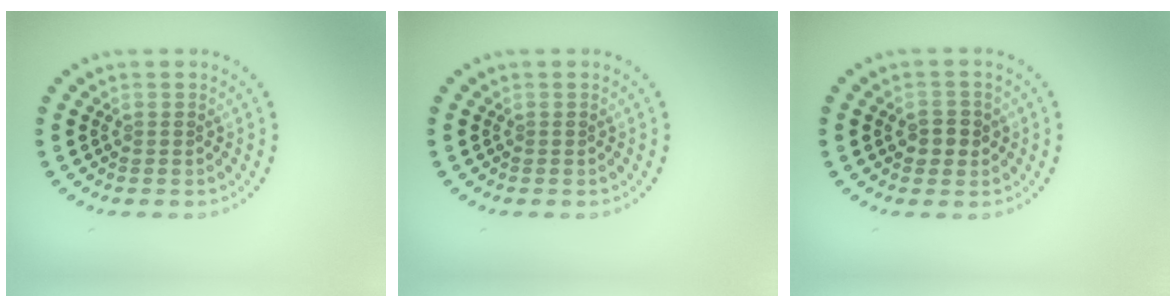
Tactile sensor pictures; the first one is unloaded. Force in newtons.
{"total": 0.0}
{"total": 1.9, "press": 1.9, "slide": 0.3}